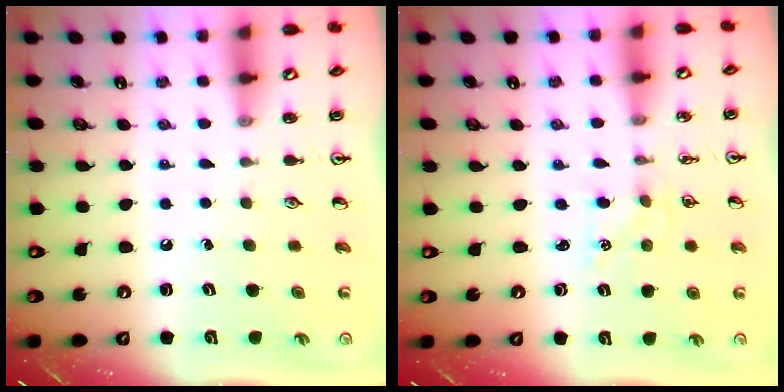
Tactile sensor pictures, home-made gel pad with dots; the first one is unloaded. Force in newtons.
{"total": 1.0, "press": 0.9, "slide": 0.2}